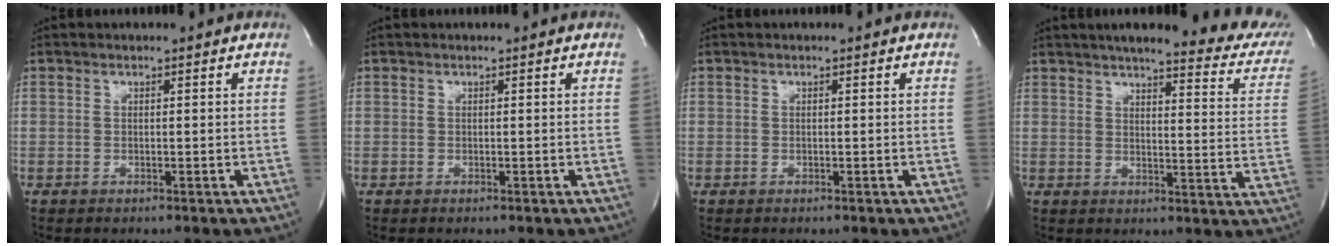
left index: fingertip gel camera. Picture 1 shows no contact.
{"total": 0.0}
{"total": 0.0}
{"total": 21.2, "force": [18.0, 3.3, 10.6], "torque": [-0.130, -0.043, 0.195]}